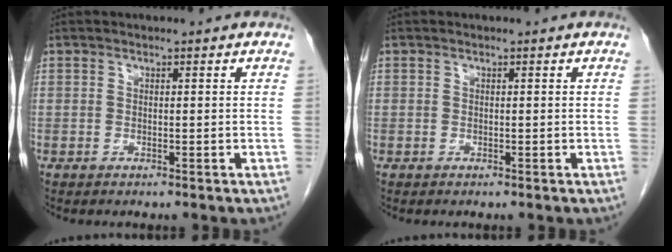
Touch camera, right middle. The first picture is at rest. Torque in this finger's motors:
{"motor_torque": [1.34, -0.80, 0.22, 0.00]}